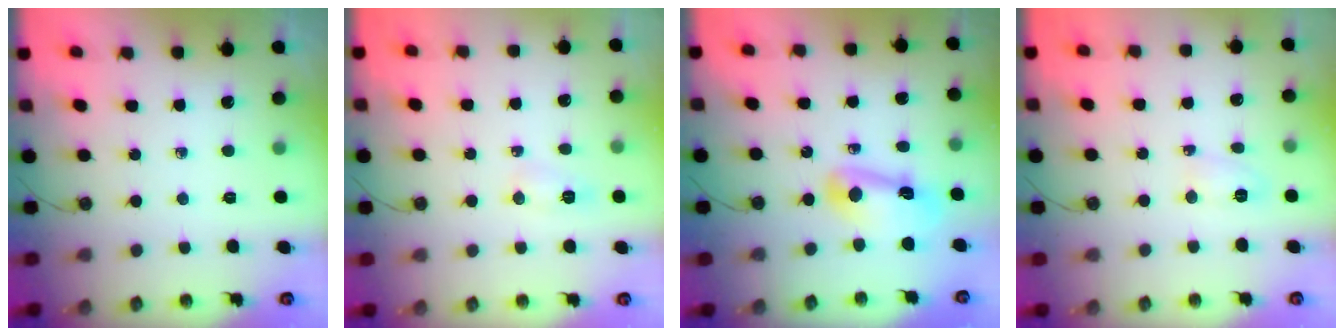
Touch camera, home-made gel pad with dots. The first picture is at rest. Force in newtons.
{"total": 7.2, "press": 7.0, "slide": 1.6}
{"total": 10.5, "press": 10.4, "slide": 1.3}
{"total": 3.8, "press": 3.7, "slide": 1.0}